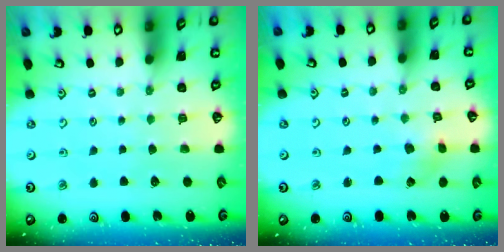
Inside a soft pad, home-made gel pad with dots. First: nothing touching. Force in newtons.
{"total": 2.5, "press": 2.4, "slide": 0.5}